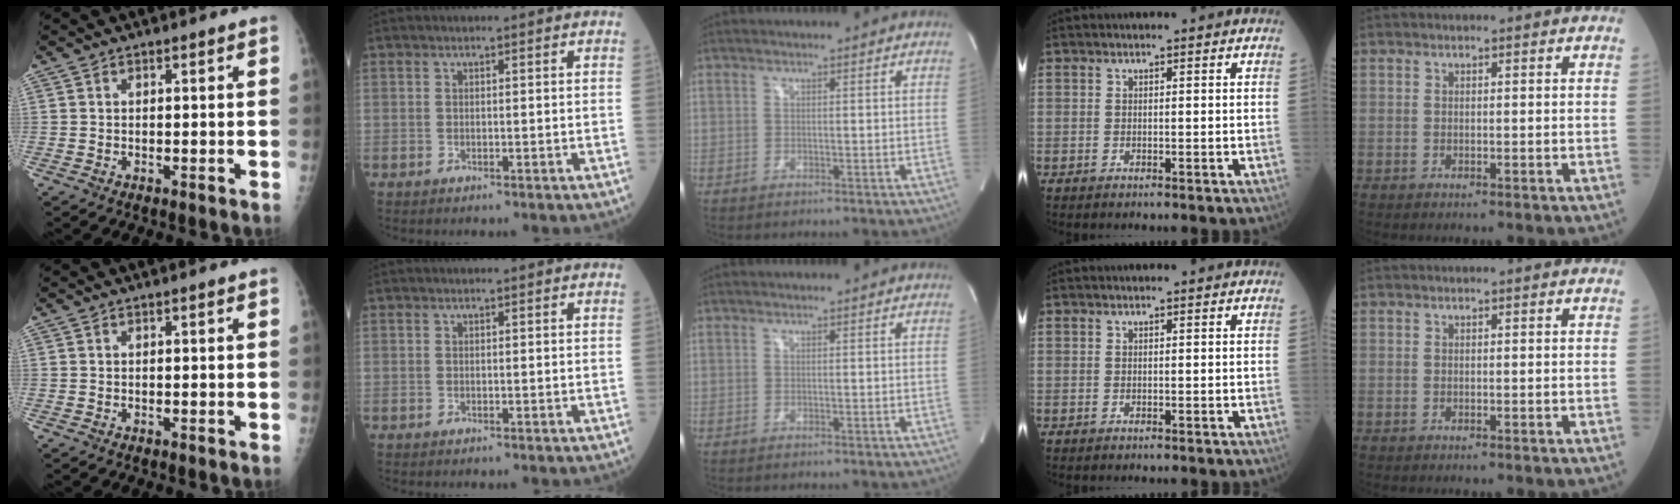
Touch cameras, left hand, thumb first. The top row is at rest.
{}